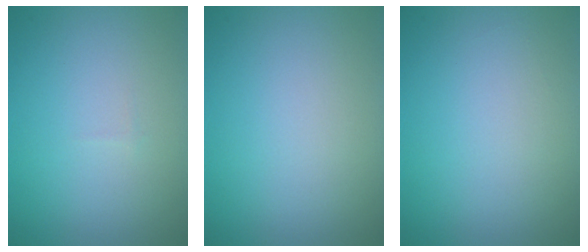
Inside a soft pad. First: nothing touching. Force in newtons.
{"total": 0.0}
{"total": 0.0}